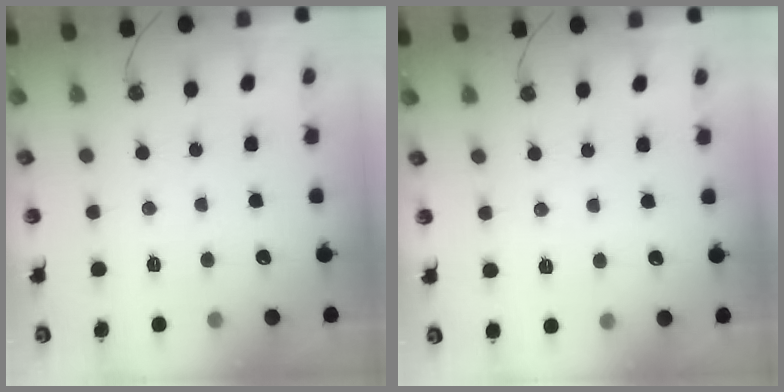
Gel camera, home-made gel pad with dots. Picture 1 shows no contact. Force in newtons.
{"total": 2.1, "press": 1.8, "slide": 1.2}